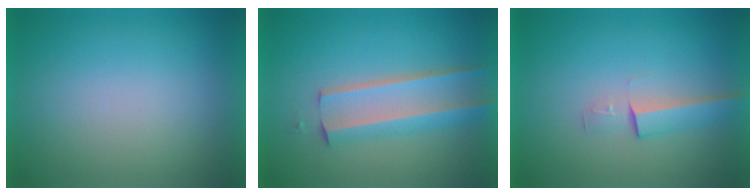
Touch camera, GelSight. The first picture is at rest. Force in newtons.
{"total": 4.4}
{"total": 2.6}